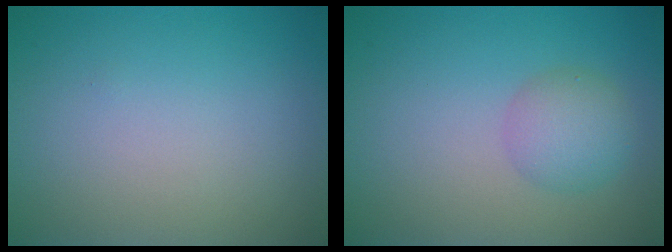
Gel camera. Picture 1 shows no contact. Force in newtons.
{"total": 2.8, "press": 2.8, "slide": 0.1}